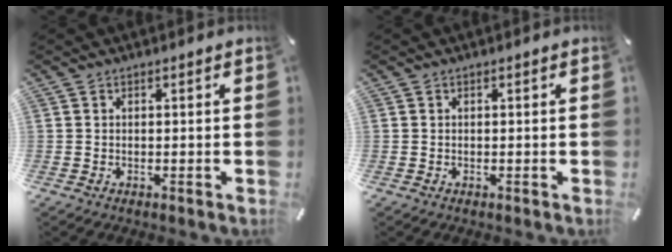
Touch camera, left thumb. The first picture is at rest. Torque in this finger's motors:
{"motor_torque": [-0.02, 0.07, -0.08, -0.09, 0.00]}